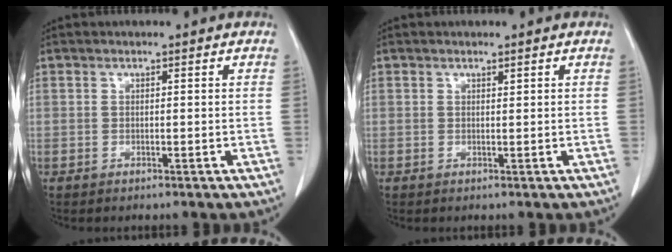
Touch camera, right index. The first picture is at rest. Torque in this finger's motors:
{"motor_torque": [0.02, 0.06, 0.02, -0.01]}